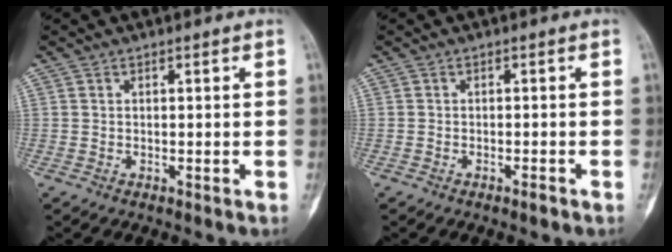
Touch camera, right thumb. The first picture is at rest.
{"total": 1.1, "force": [-0.8, 0.2, 0.7], "torque": [-0.014, 0.005, -0.015]}